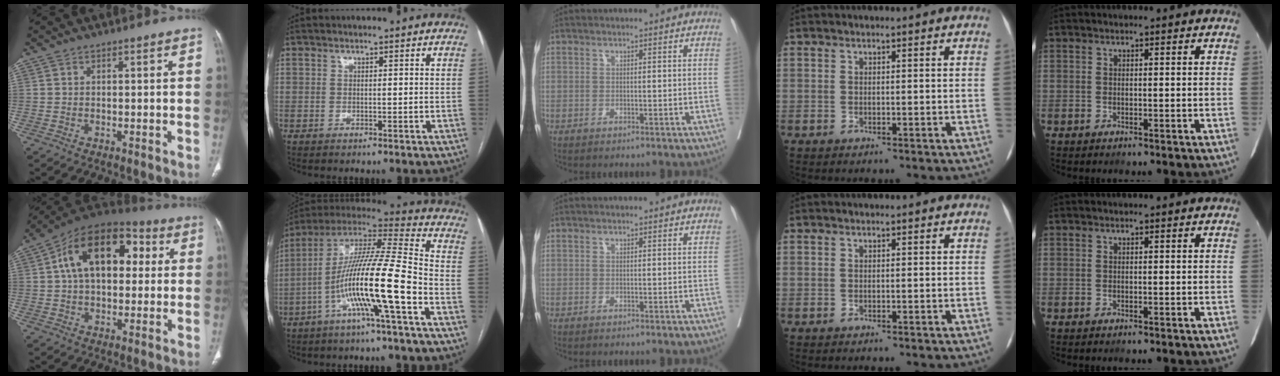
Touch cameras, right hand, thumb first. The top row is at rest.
{"thumb": {"total": 18.8, "force": [3.9, 11.6, 14.3], "torque": [-0.200, 0.029, 0.053]}, "index": {"total": 16.8, "force": [-5.7, 0.0, 15.8], "torque": [-0.293, 0.007, -0.109]}}